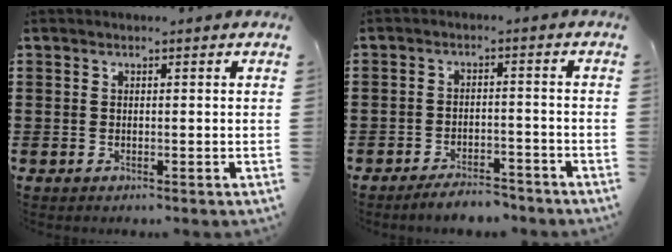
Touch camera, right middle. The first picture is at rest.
{"total": 4.0, "force": [-3.9, 0.4, 0.8], "torque": [-0.015, 0.003, -0.078]}